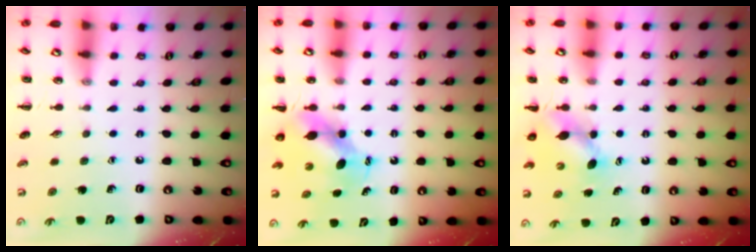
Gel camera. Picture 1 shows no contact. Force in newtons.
{"total": 7.2, "press": 7.1, "slide": 1.4}
{"total": 4.7, "press": 4.7, "slide": 0.4}